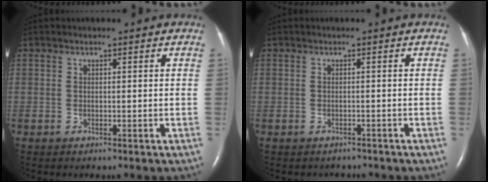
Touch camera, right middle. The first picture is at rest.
{"total": 1.8, "force": [-1.5, 0.8, -0.1], "torque": [-0.003, 0.001, -0.020]}